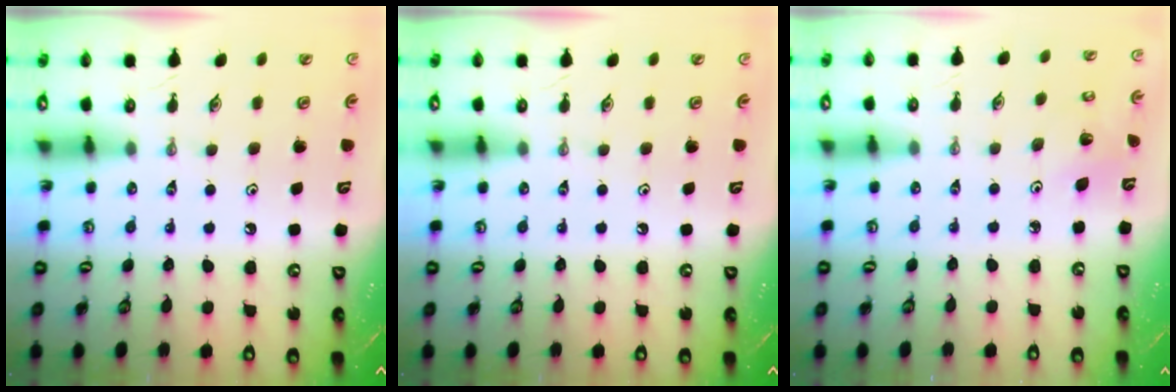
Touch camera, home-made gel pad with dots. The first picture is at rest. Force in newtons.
{"total": 0.0}
{"total": 2.7, "press": 2.7, "slide": 0.2}